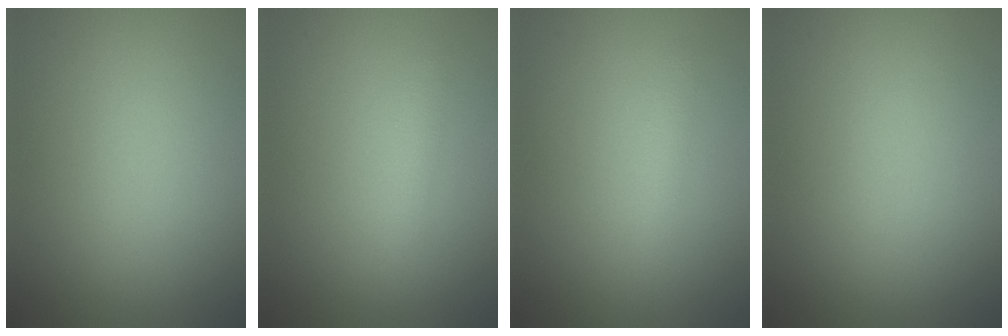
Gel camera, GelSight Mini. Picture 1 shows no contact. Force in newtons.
{"total": 1.4, "press": 1.4, "slide": 0.0}
{"total": 1.2, "press": 1.2, "slide": 0.0}
{"total": 0.0}